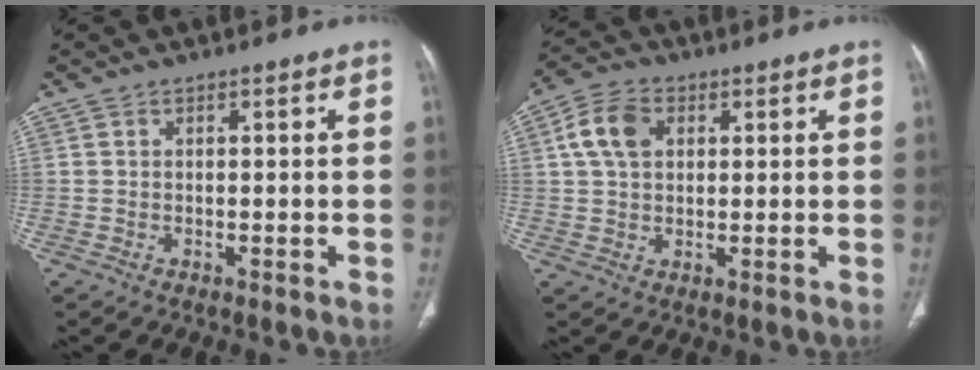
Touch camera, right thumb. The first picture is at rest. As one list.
[{"total": 7.4, "force": [2.2, 5.2, 4.9], "torque": [-0.087, 0.010, 0.038]}]